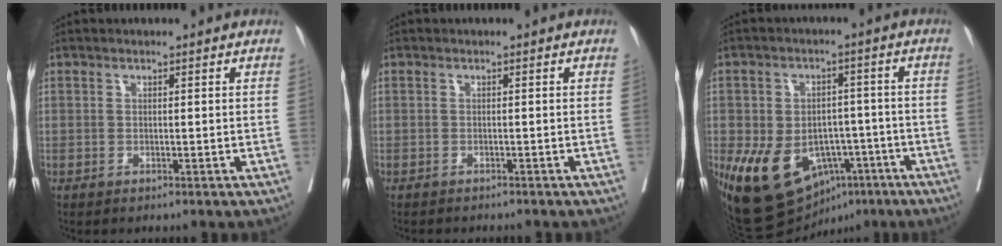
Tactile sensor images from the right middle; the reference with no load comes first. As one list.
[{"total": 3.5, "force": [-3.2, 0.6, 1.2], "torque": [-0.014, -0.004, -0.040]}, {"total": 16.7, "force": [-7.3, 10.8, 10.4], "torque": [-0.196, 0.008, -0.097]}]